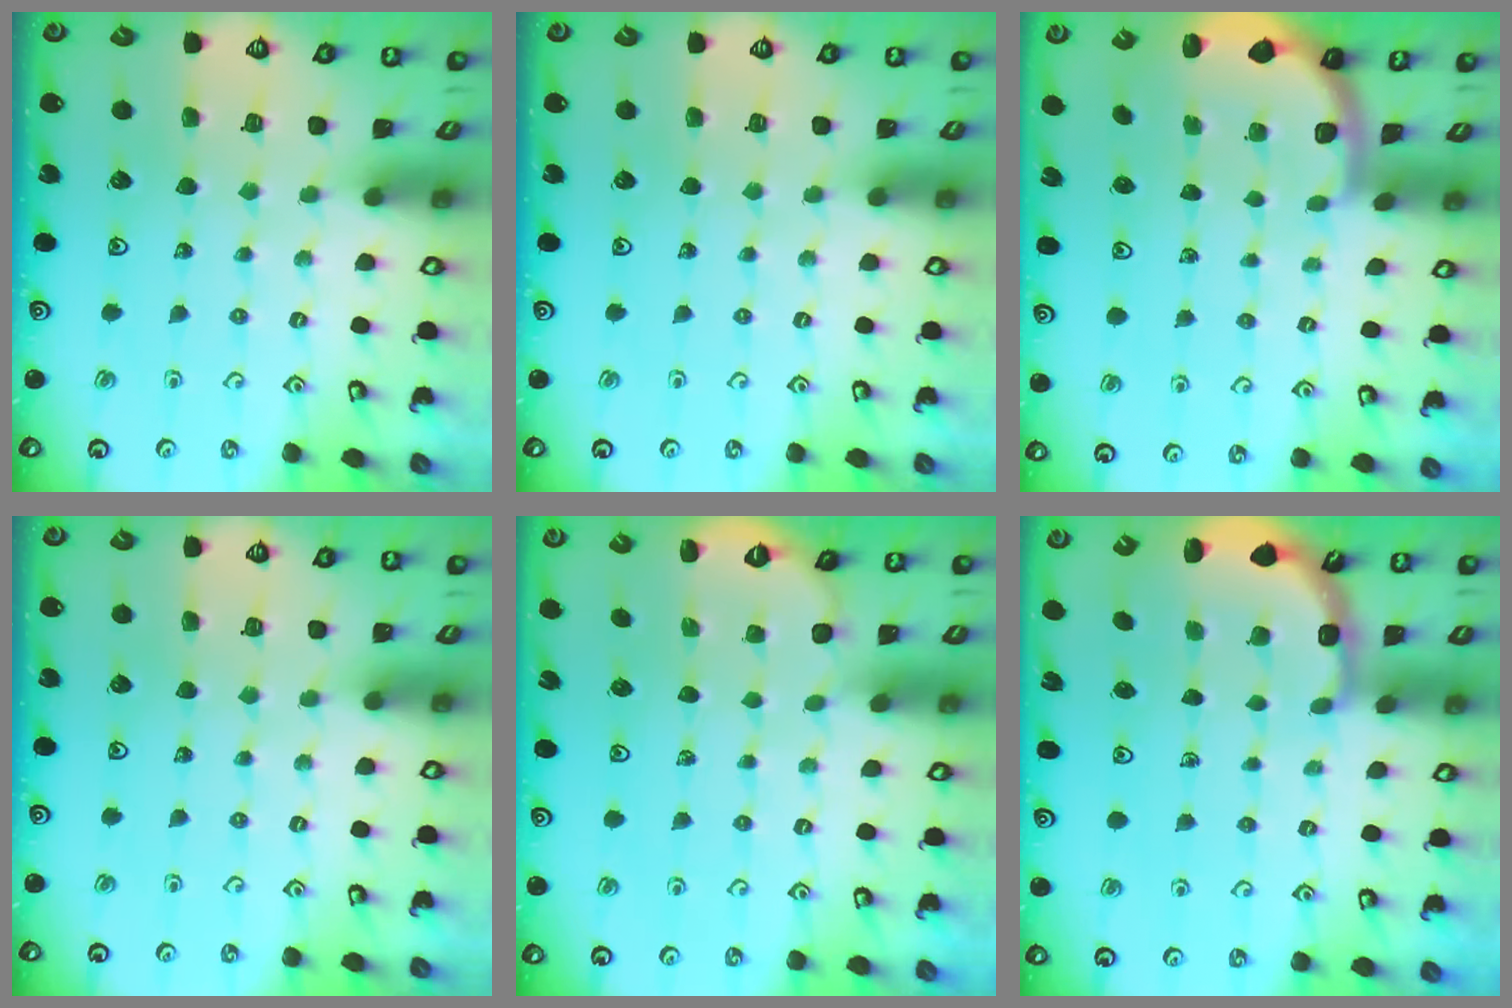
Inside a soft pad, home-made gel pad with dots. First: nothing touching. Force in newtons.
{"total": 0.0}
{"total": 1.7, "press": 1.7, "slide": 0.3}
{"total": 0.0}
{"total": 1.8, "press": 1.1, "slide": 1.4}
{"total": 3.2, "press": 2.5, "slide": 2.0}